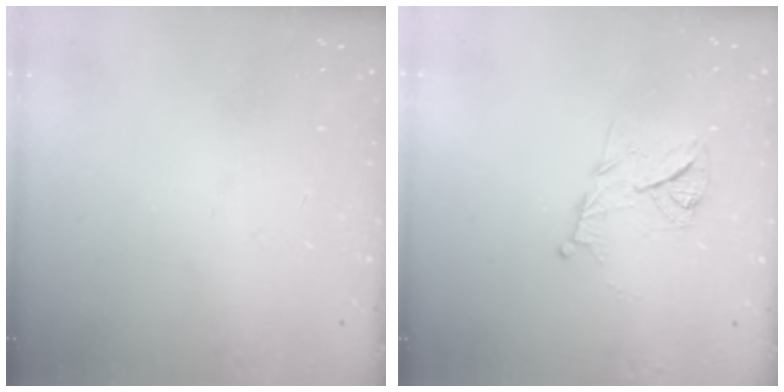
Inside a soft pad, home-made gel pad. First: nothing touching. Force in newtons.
{"total": 10.0, "press": 10.0, "slide": 1.0}